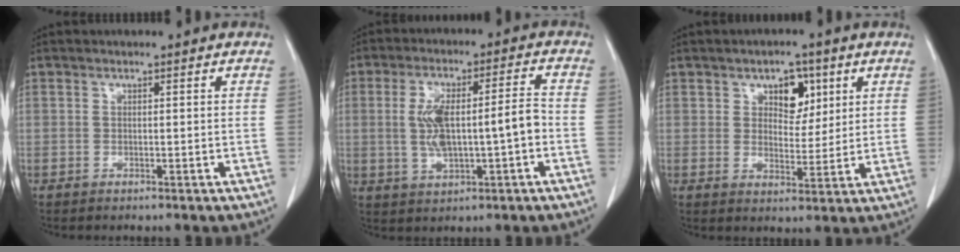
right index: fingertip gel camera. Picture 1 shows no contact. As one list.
[{"total": 9.8, "force": [-0.8, 2.4, 9.5], "torque": [-0.177, 0.024, -0.002]}, {"total": 5.7, "force": [2.7, 3.4, 3.7], "torque": [-0.050, 0.008, 0.043]}]